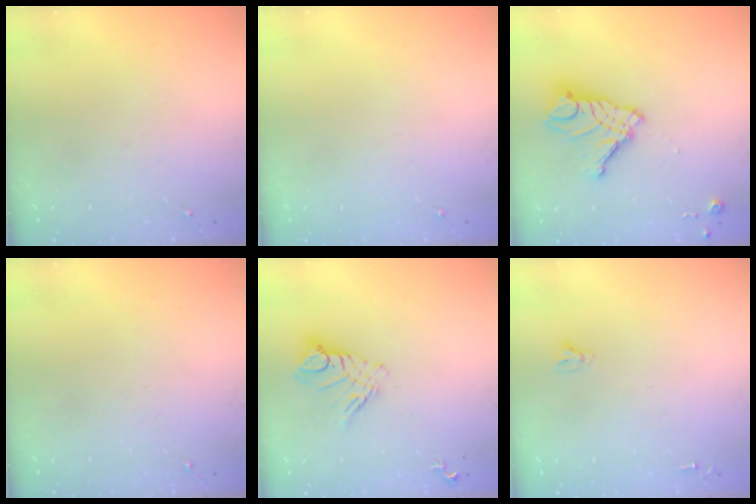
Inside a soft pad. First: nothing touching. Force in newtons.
{"total": 0.0}
{"total": 15.1, "press": 15.0, "slide": 1.4}
{"total": 0.0}
{"total": 9.8, "press": 9.7, "slide": 0.8}
{"total": 2.4, "press": 2.4, "slide": 0.2}